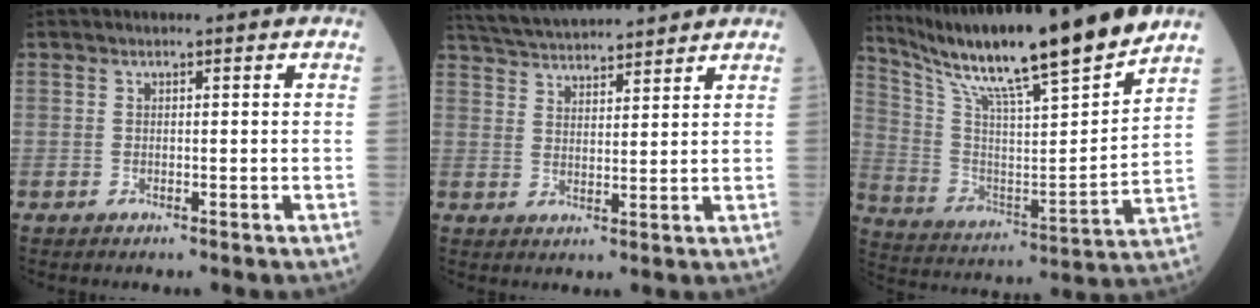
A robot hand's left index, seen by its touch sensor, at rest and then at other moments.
{"total": 12.8, "force": [12.0, 1.4, 4.3], "torque": [-0.085, 0.032, 0.194]}
{"total": 21.7, "force": [17.9, -0.3, 12.3], "torque": [-0.220, -0.015, 0.302]}